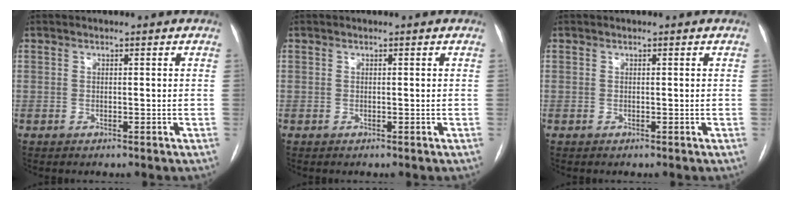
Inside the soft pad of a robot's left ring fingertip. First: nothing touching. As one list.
[{"total": 0.0}, {"total": 0.0}]